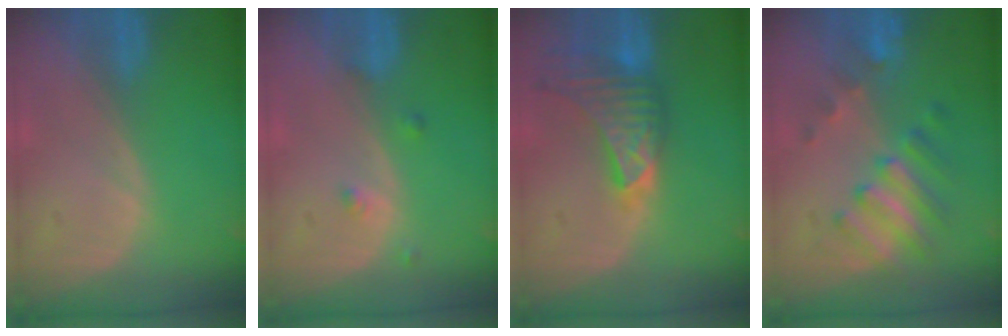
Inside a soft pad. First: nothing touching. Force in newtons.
{"total": 1.6, "press": 1.5, "slide": 0.1}
{"total": 9.2, "press": 8.2, "slide": 4.2}
{"total": 7.5, "press": 7.0, "slide": 2.7}